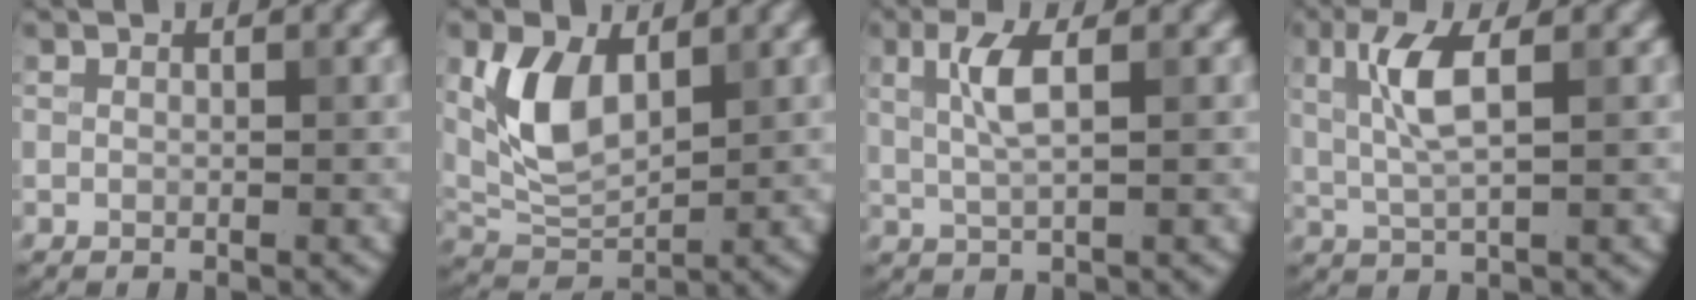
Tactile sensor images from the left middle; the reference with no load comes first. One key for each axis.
{"total": 6.0, "fx": 1.9, "fy": 3.5, "fz": 4.5, "tx": -0.100, "ty": 0.000, "tz": 0.040}
{"total": 3.1, "fx": 0.9, "fy": 0.8, "fz": 2.9, "tx": -0.061, "ty": 0.004, "tz": 0.017}
{"total": 4.1, "fx": 1.0, "fy": 1.0, "fz": 3.8, "tx": -0.086, "ty": 0.003, "tz": 0.021}